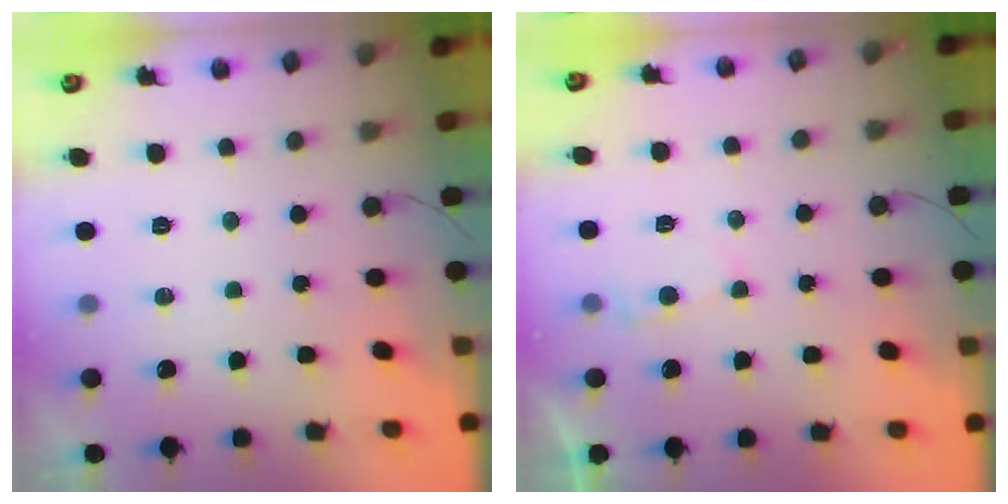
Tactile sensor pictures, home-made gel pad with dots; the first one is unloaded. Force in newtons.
{"total": 2.0, "press": 2.0, "slide": 0.3}